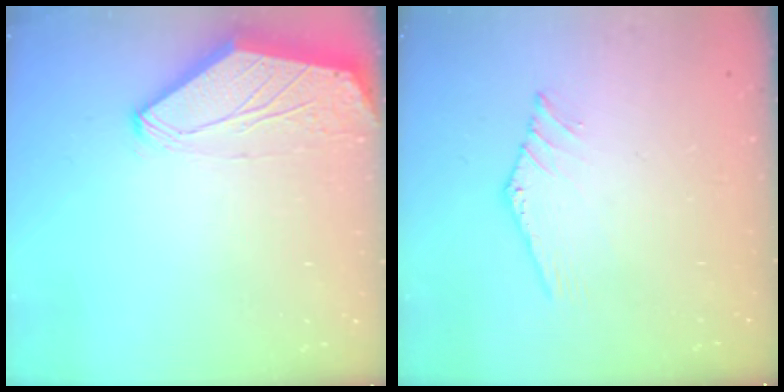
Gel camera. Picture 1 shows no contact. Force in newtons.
{"total": 0.0}